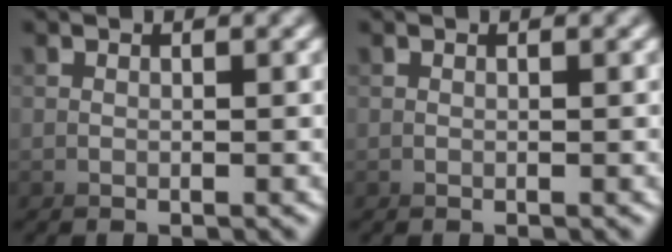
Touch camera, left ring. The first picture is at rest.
{"total": 0.0}